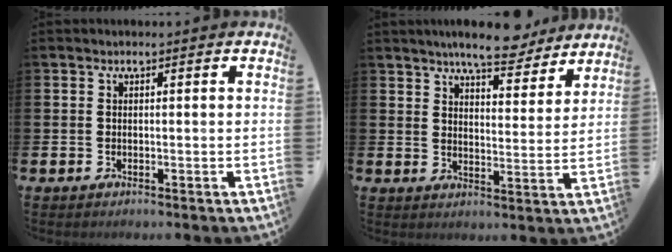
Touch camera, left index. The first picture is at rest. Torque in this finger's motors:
{"motor_torque": [1.02, -1.12, 1.05, 0.21]}